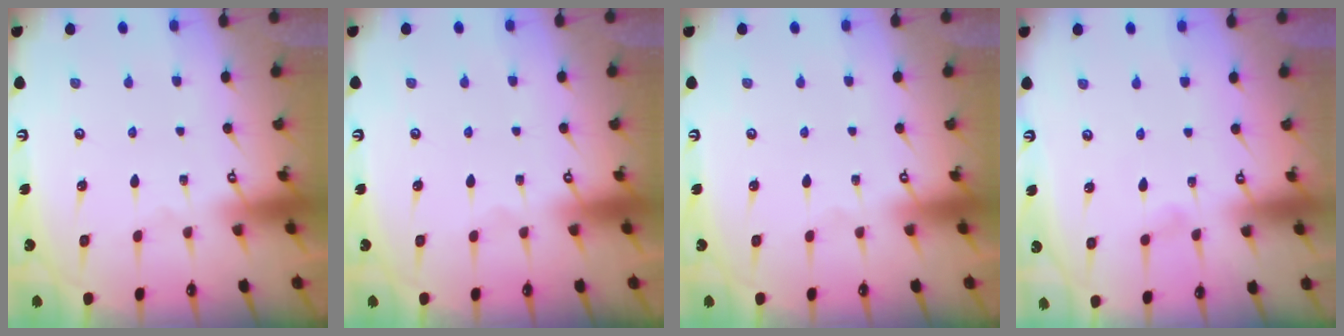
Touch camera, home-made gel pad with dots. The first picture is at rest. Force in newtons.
{"total": 0.0}
{"total": 0.0}
{"total": 2.8, "press": 2.8, "slide": 0.3}